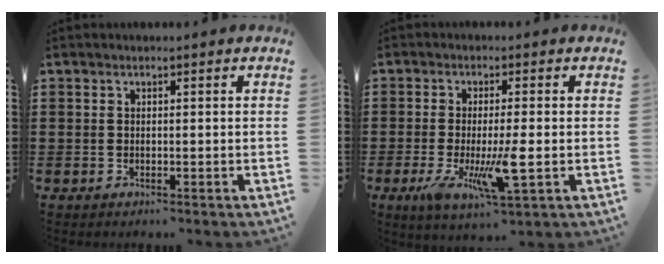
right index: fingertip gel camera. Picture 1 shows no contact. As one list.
[{"total": 8.3, "force": [-2.1, 1.8, 7.8], "torque": [-0.152, -0.021, -0.033]}]